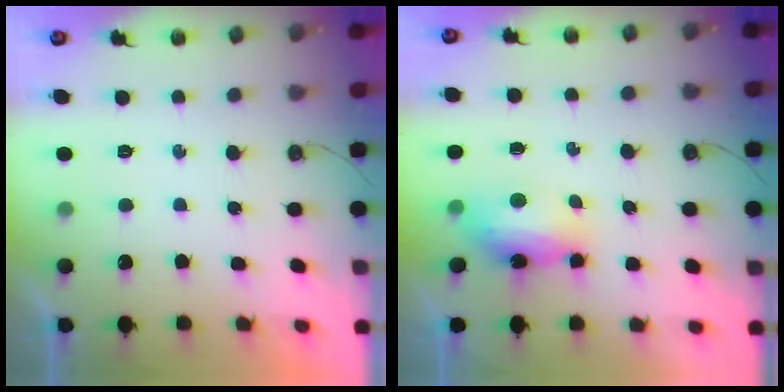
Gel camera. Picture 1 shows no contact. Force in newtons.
{"total": 12.4, "press": 9.1, "slide": 8.5}